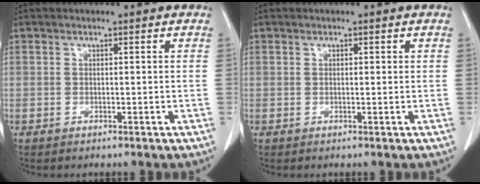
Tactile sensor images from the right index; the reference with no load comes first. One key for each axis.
{"total": 0.9, "fx": 0.2, "fy": 0.5, "fz": 0.7, "tx": -0.018, "ty": 0.002, "tz": 0.004}